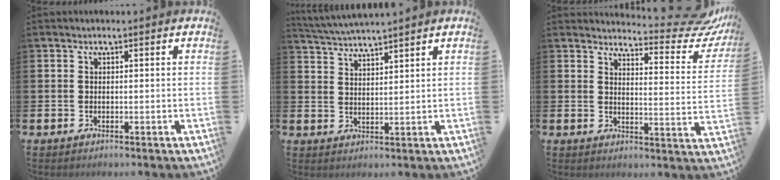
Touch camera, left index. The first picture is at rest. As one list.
[{"total": 3.5, "force": [3.5, -0.5, 0.1], "torque": [-0.014, -0.018, 0.063]}, {"total": 5.7, "force": [5.2, 1.2, 1.9], "torque": [-0.022, -0.054, 0.078]}]